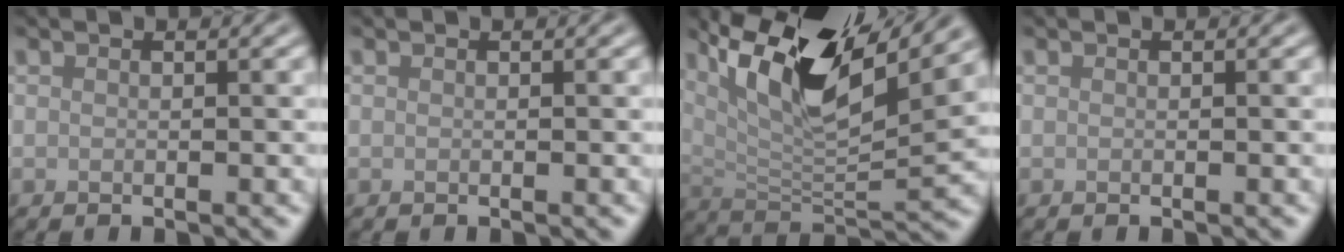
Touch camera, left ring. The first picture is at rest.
{"total": 0.0}
{"total": 12.3, "force": [6.9, 3.8, 9.5], "torque": [-0.169, 0.006, 0.129]}
{"total": 0.0}